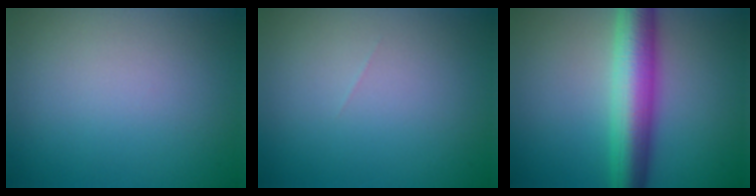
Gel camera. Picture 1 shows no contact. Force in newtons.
{"total": 0.0}
{"total": 7.4, "press": 7.4, "slide": 0.2}